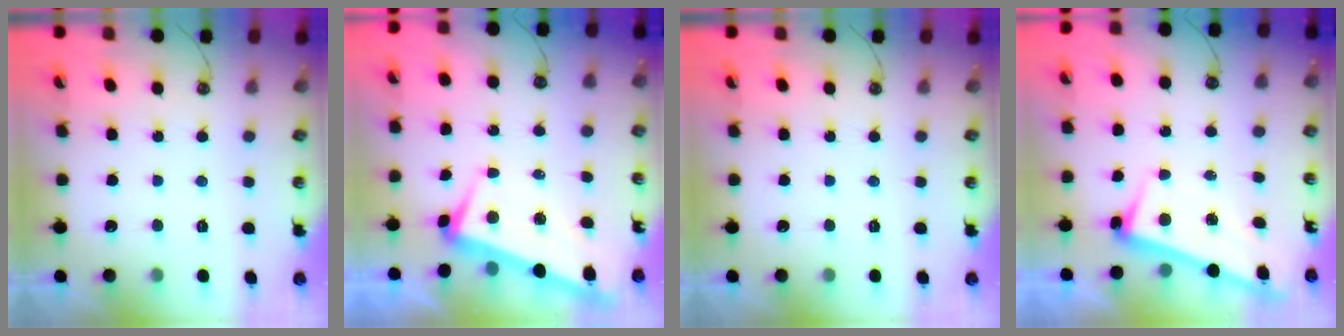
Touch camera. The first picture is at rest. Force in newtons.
{"total": 2.0, "press": 1.8, "slide": 1.0}
{"total": 0.0}
{"total": 2.6, "press": 2.5, "slide": 1.0}